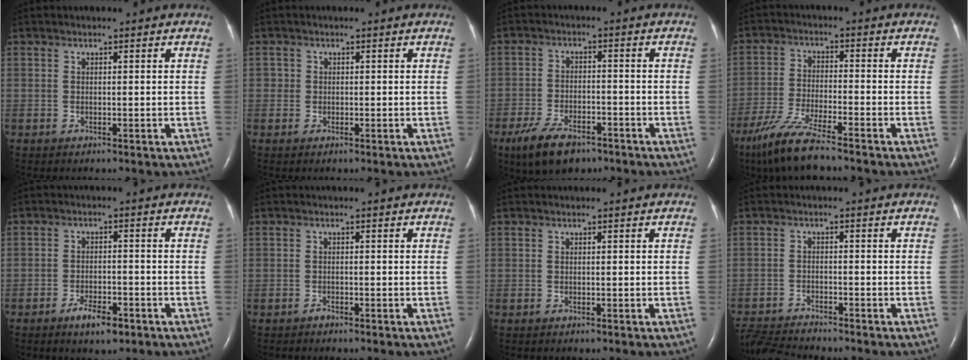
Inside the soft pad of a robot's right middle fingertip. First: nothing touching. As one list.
[{"total": 0.9, "force": [-0.1, 0.9, 0.0], "torque": [0.003, 0.005, -0.004]}, {"total": 8.4, "force": [-5.7, 3.6, 5.0], "torque": [-0.104, -0.010, -0.096]}, {"total": 9.0, "force": [-7.0, 0.6, 5.7], "torque": [-0.123, -0.030, -0.134]}, {"total": 5.0, "force": [-3.2, 1.4, 3.5], "torque": [-0.070, -0.003, -0.052]}, {"total": 0.6, "force": [-0.5, 0.2, 0.1], "torque": [-0.005, -0.001, -0.010]}, {"total": 0.0}, {"total": 7.0, "force": [-6.9, 0.3, 1.6], "torque": [-0.029, -0.016, -0.121]}]